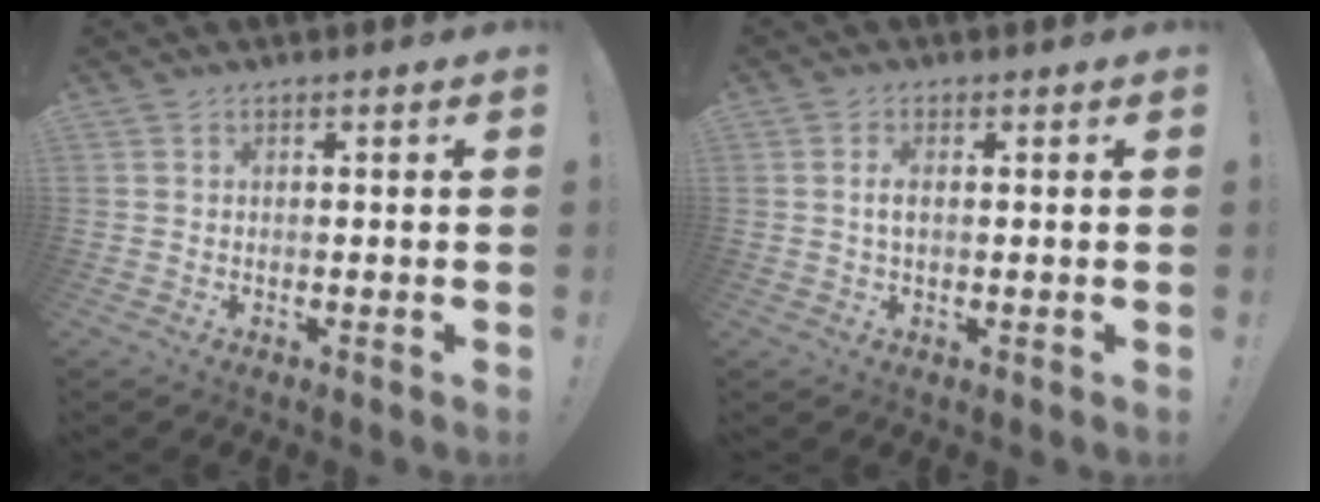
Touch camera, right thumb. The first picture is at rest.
{"total": 2.6, "force": [0.3, 1.3, 2.2], "torque": [-0.029, -0.001, 0.001]}